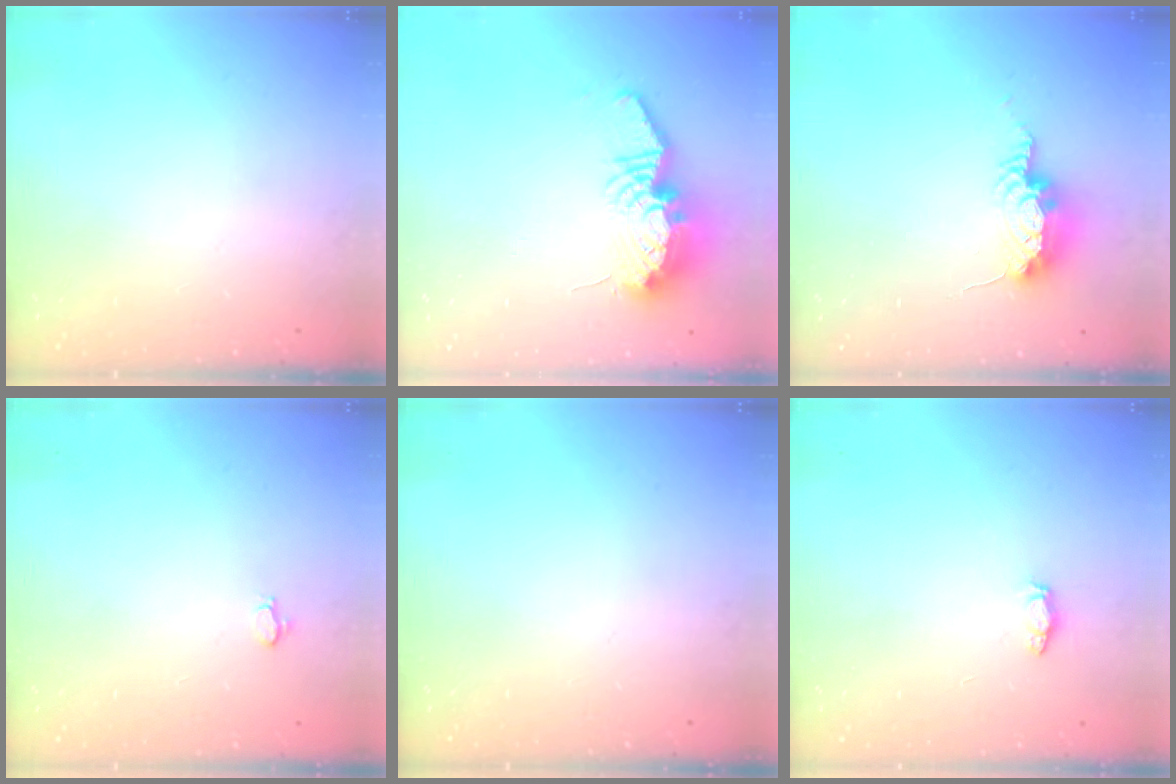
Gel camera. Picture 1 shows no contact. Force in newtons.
{"total": 13.3, "press": 13.2, "slide": 1.7}
{"total": 15.2, "press": 10.8, "slide": 10.7}
{"total": 2.8, "press": 2.8, "slide": 0.3}
{"total": 0.0}
{"total": 3.0, "press": 2.9, "slide": 0.4}